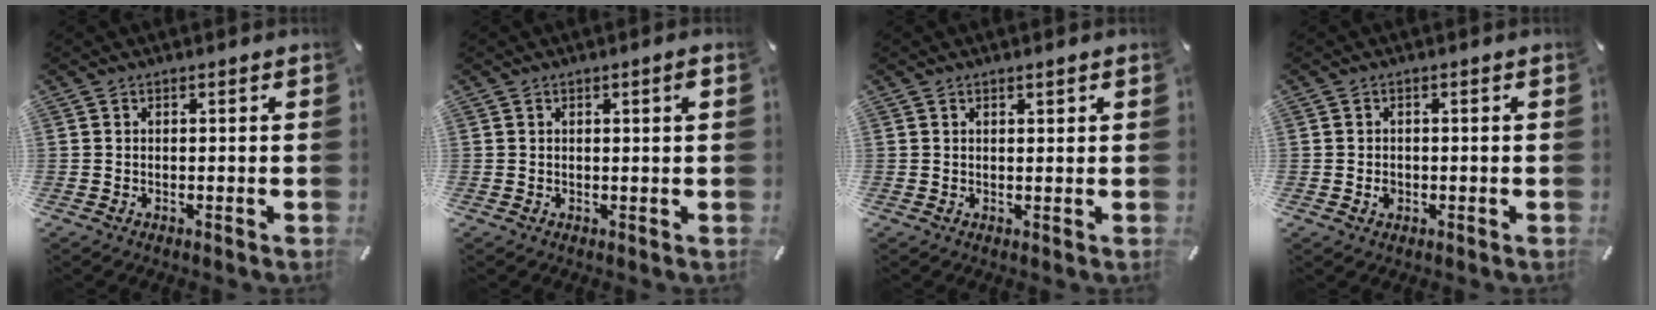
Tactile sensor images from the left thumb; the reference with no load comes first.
{"total": 1.7, "force": [0.6, 0.1, 1.5], "torque": [-0.030, 0.001, 0.009]}
{"total": 1.1, "force": [0.8, 0.4, 0.7], "torque": [-0.014, 0.000, 0.013]}
{"total": 1.5, "force": [-0.3, 1.4, 0.6], "torque": [-0.013, 0.004, -0.007]}